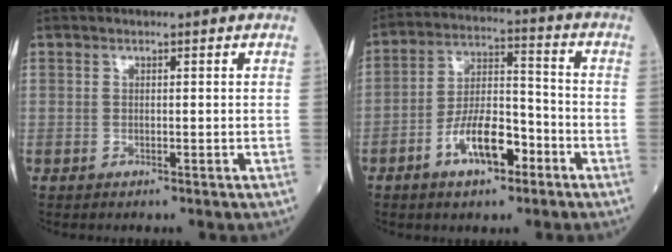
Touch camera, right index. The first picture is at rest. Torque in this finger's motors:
{"motor_torque": [0.15, -0.19, 0.19, 0.11]}